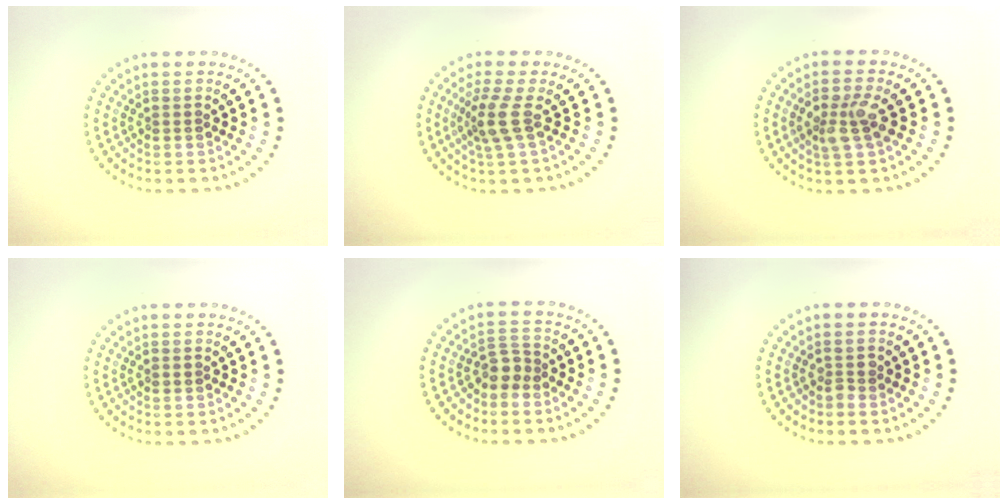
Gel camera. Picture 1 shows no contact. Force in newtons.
{"total": 2.7, "press": 2.1, "slide": 1.8}
{"total": 2.8, "press": 2.8, "slide": 0.7}
{"total": 0.7, "press": 0.7, "slide": 0.0}
{"total": 2.1, "press": 1.8, "slide": 1.2}
{"total": 0.7, "press": 0.7, "slide": 0.1}